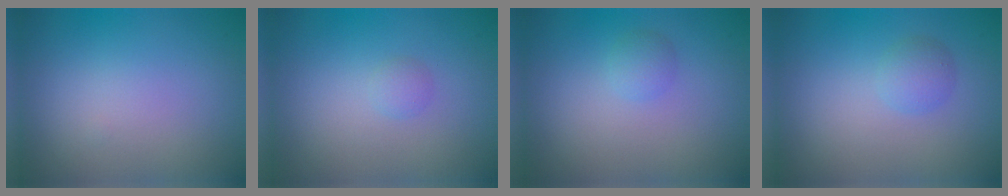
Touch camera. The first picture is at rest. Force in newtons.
{"total": 0.8, "press": 0.8, "slide": 0.1}
{"total": 1.1, "press": 1.1, "slide": 0.0}
{"total": 1.5, "press": 1.5, "slide": 0.0}